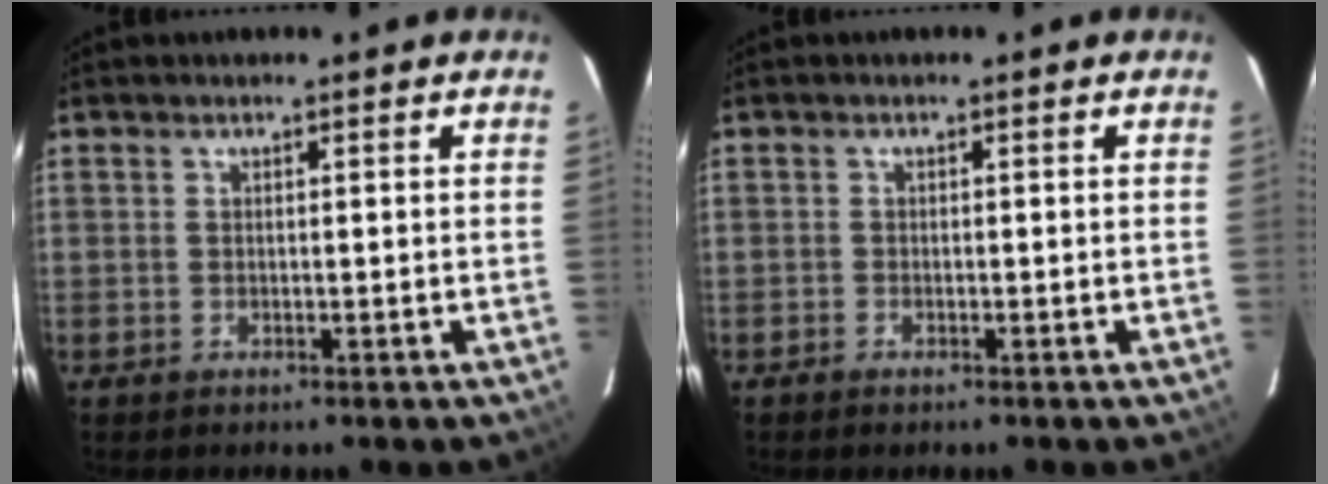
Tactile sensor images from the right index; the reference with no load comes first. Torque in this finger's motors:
{"motor_torque": [0.13, -0.13, -0.10, -0.03]}